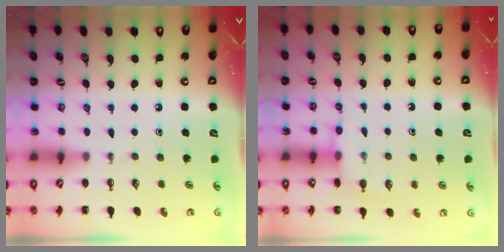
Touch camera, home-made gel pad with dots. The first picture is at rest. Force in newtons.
{"total": 5.7, "press": 5.6, "slide": 1.1}